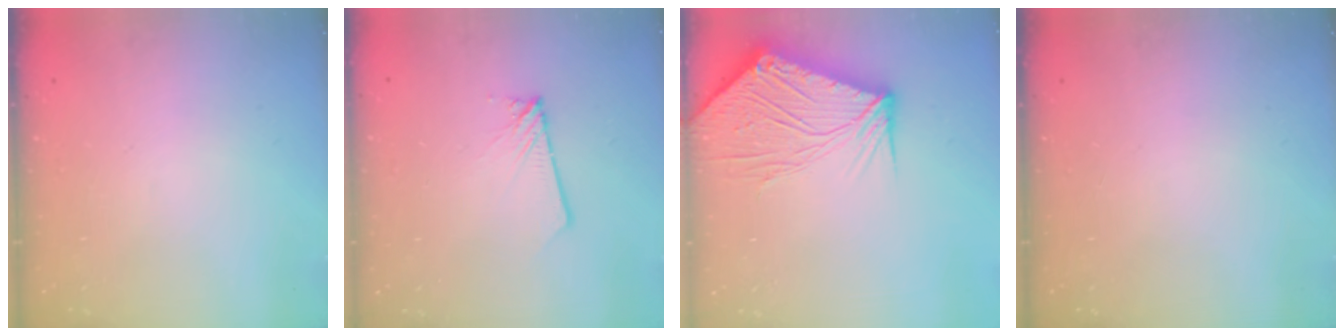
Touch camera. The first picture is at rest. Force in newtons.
{"total": 1.8, "press": 1.8, "slide": 0.2}
{"total": 15.8, "press": 15.7, "slide": 2.1}
{"total": 0.0}